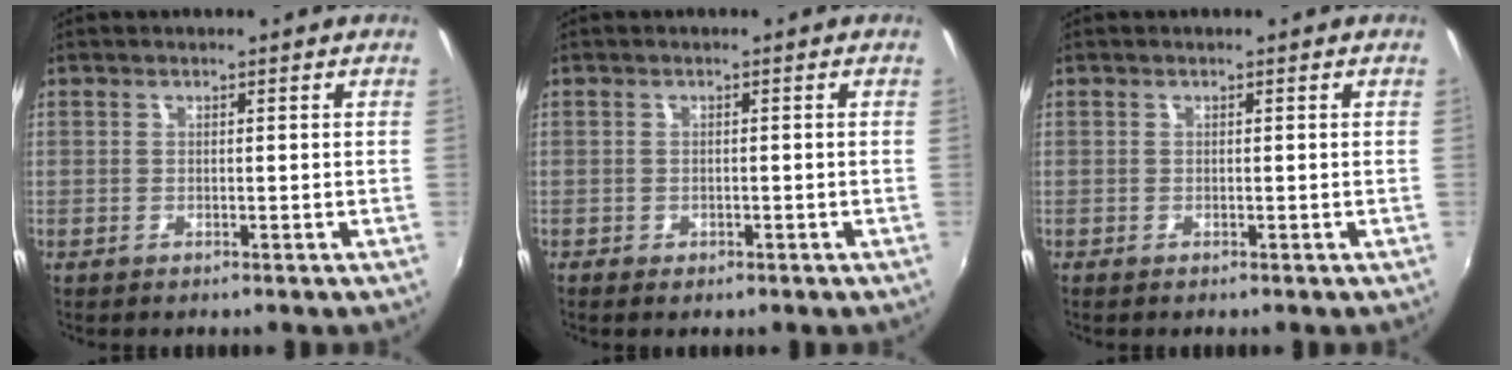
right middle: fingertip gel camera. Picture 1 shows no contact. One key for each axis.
{"total": 1.6, "fx": -1.0, "fy": 1.1, "fz": 0.7, "tx": -0.014, "ty": -0.005, "tz": -0.015}
{"total": 0.0}